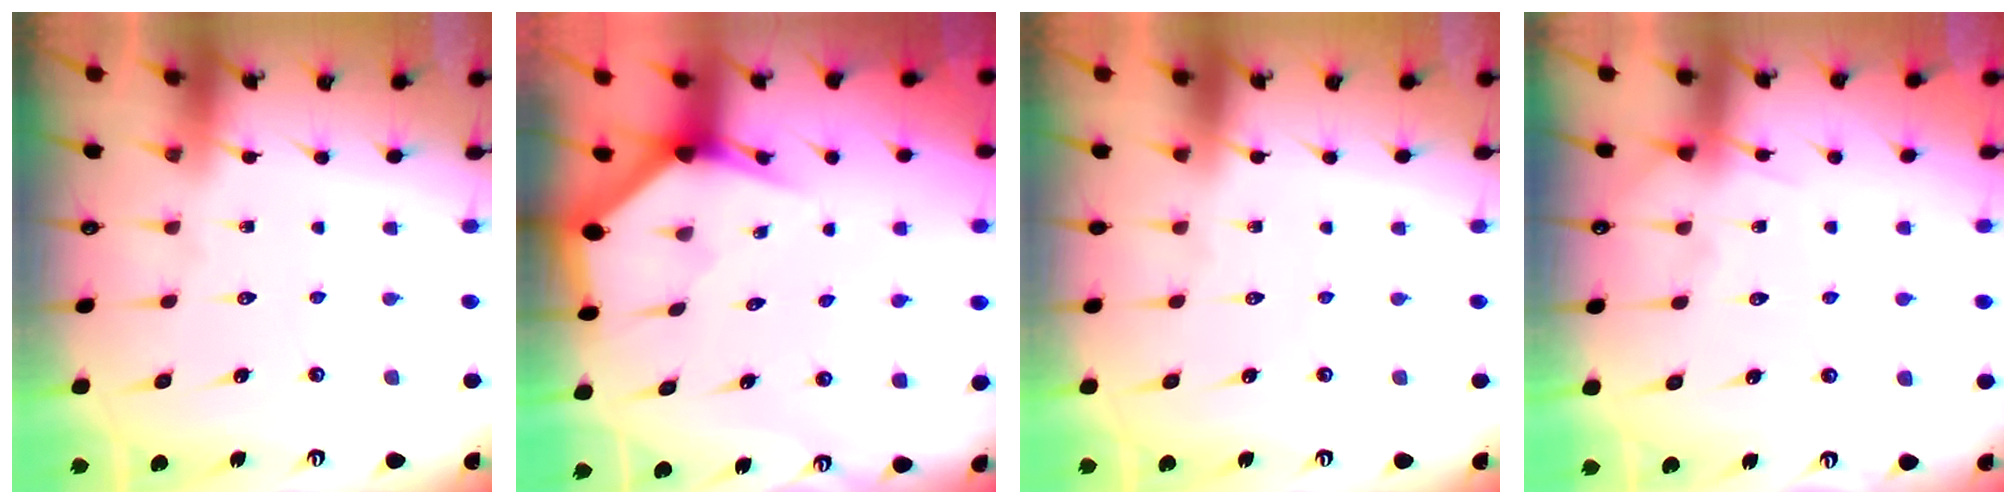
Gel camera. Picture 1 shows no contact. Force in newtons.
{"total": 2.6, "press": 2.6, "slide": 0.2}
{"total": 0.0}
{"total": 4.5, "press": 4.5, "slide": 0.6}